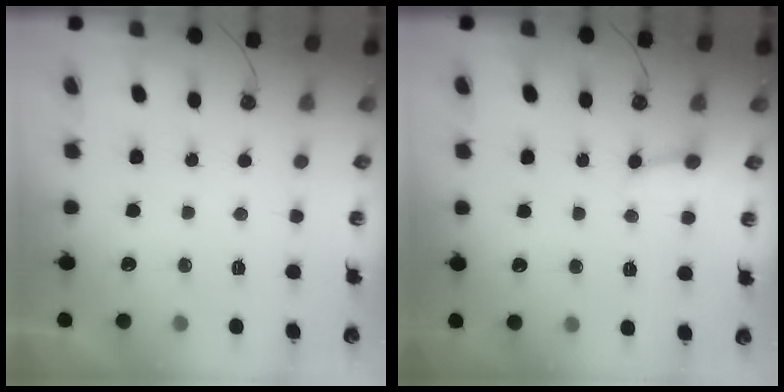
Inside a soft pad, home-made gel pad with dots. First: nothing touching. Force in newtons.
{"total": 2.5, "press": 2.5, "slide": 0.2}